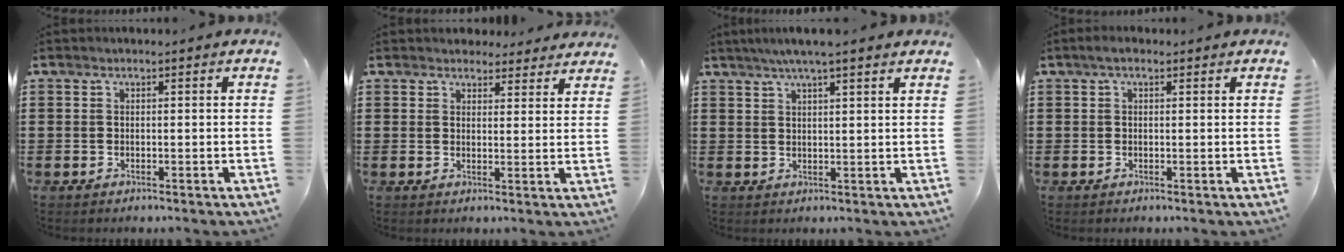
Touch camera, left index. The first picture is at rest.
{"total": 3.5, "force": [3.3, 1.1, 0.3], "torque": [-0.008, -0.009, 0.061]}
{"total": 4.2, "force": [3.3, 0.0, 2.6], "torque": [-0.058, 0.000, 0.058]}
{"total": 1.2, "force": [0.4, 0.7, 1.0], "torque": [-0.019, 0.006, 0.005]}